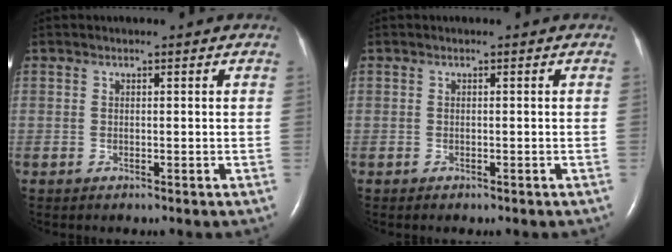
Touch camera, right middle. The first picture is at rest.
{"total": 0.5, "force": [-0.4, 0.2, 0.3], "torque": [-0.009, -0.001, -0.003]}